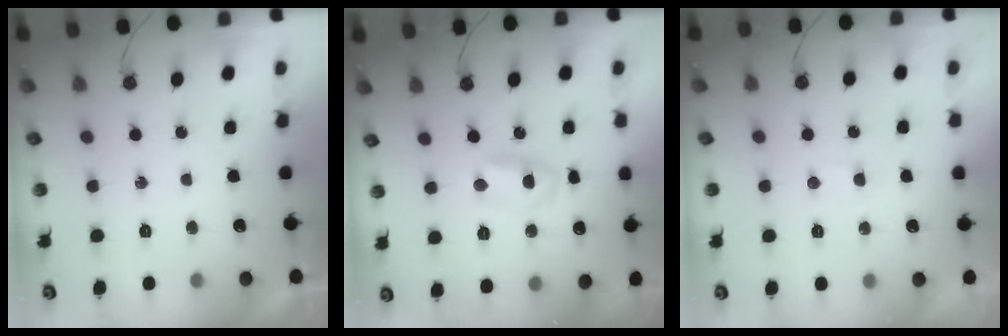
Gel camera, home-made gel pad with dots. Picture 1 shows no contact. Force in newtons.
{"total": 14.0, "press": 3.2, "slide": 13.6}
{"total": 1.4, "press": 1.4, "slide": 0.3}